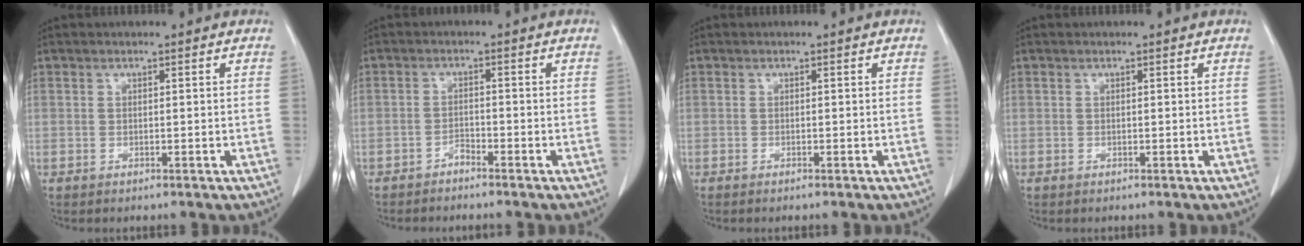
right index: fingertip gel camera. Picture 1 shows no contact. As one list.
[{"total": 1.3, "force": [-1.2, 0.1, 0.5], "torque": [-0.004, 0.003, -0.020]}, {"total": 0.5, "force": [-0.4, 0.0, 0.3], "torque": [-0.006, -0.001, -0.009]}, {"total": 0.0}]